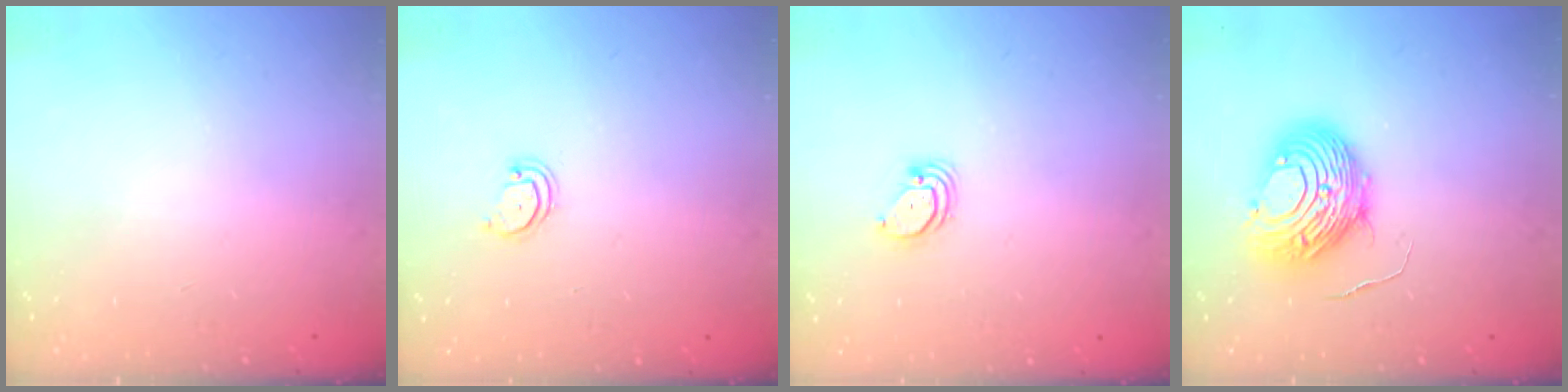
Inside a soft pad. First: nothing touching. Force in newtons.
{"total": 2.5, "press": 2.5, "slide": 0.2}
{"total": 2.0, "press": 2.0, "slide": 0.1}
{"total": 11.0, "press": 11.0, "slide": 1.0}